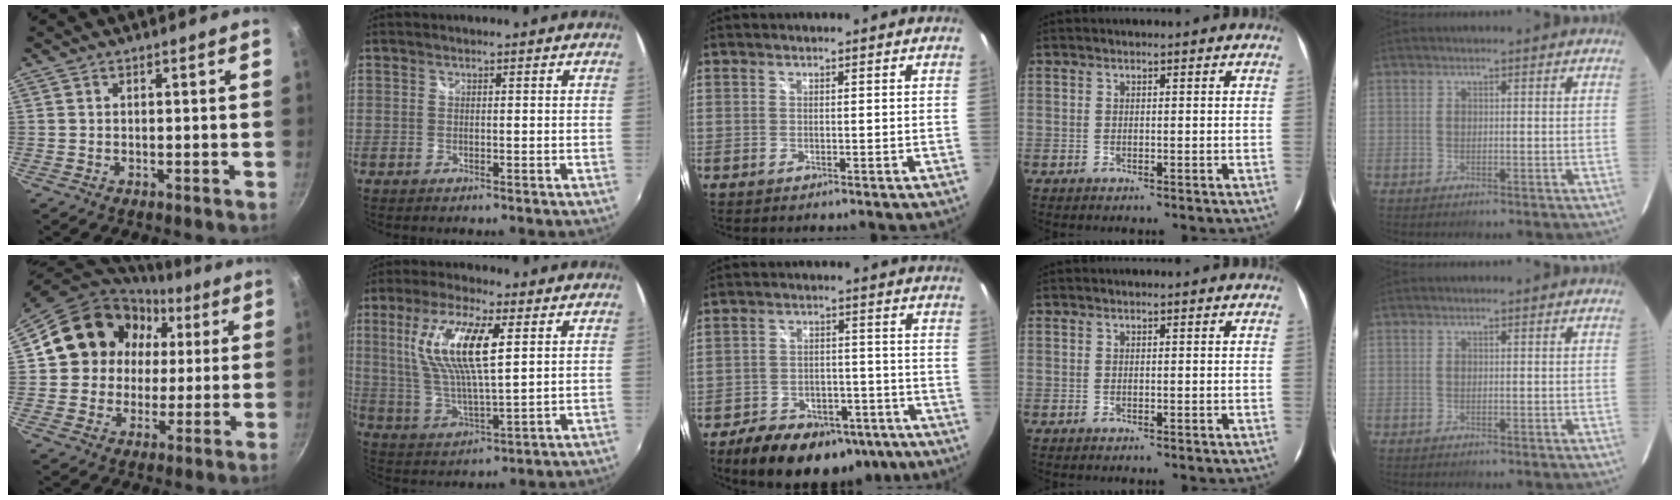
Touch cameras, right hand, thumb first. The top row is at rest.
{"thumb": {"total": 17.7, "force": [4.9, 15.6, 6.8], "torque": [-0.101, 0.025, 0.079]}, "index": {"total": 14.8, "force": [4.8, 4.0, 13.4], "torque": [-0.259, 0.003, 0.098]}, "middle": {"total": 18.5, "force": [-12.8, 9.8, 9.0], "torque": [-0.182, 0.002, -0.166]}}